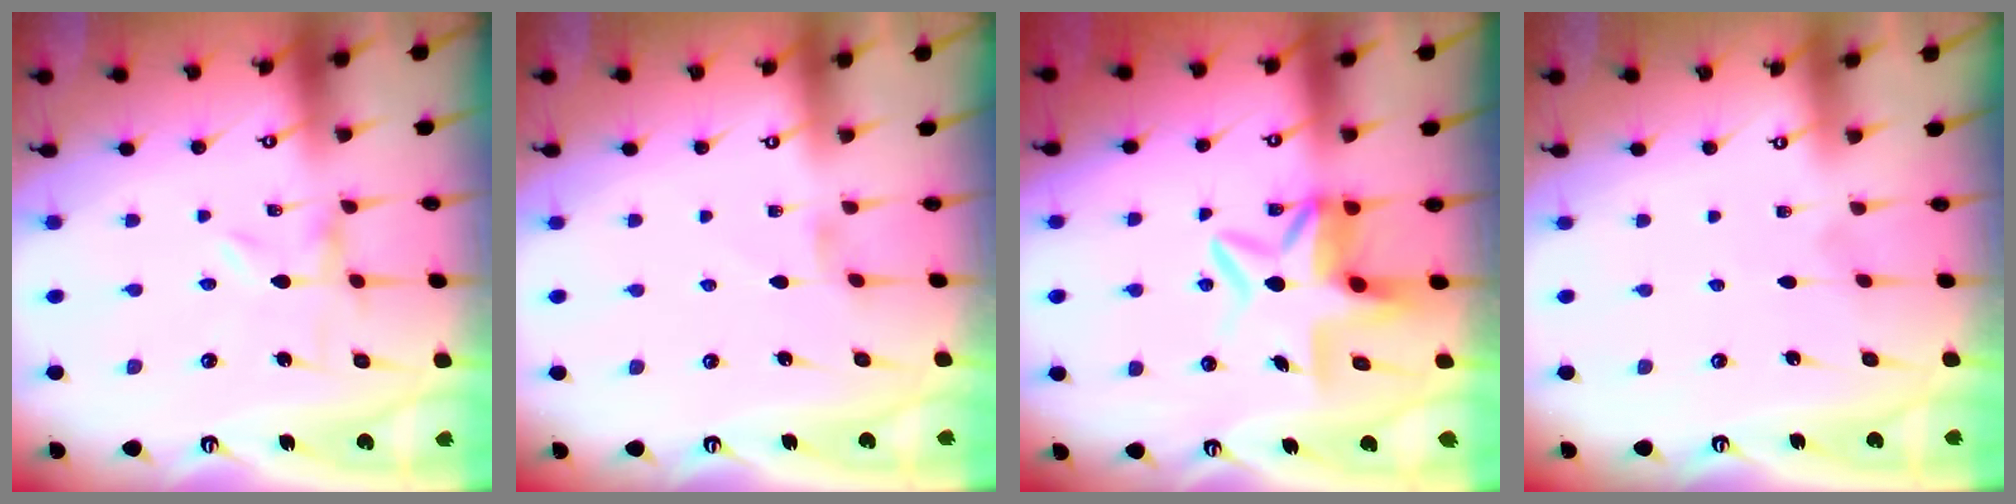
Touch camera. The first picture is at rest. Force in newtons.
{"total": 2.4, "press": 2.3, "slide": 0.4}
{"total": 8.3, "press": 8.2, "slide": 1.6}
{"total": 1.2, "press": 1.2, "slide": 0.2}